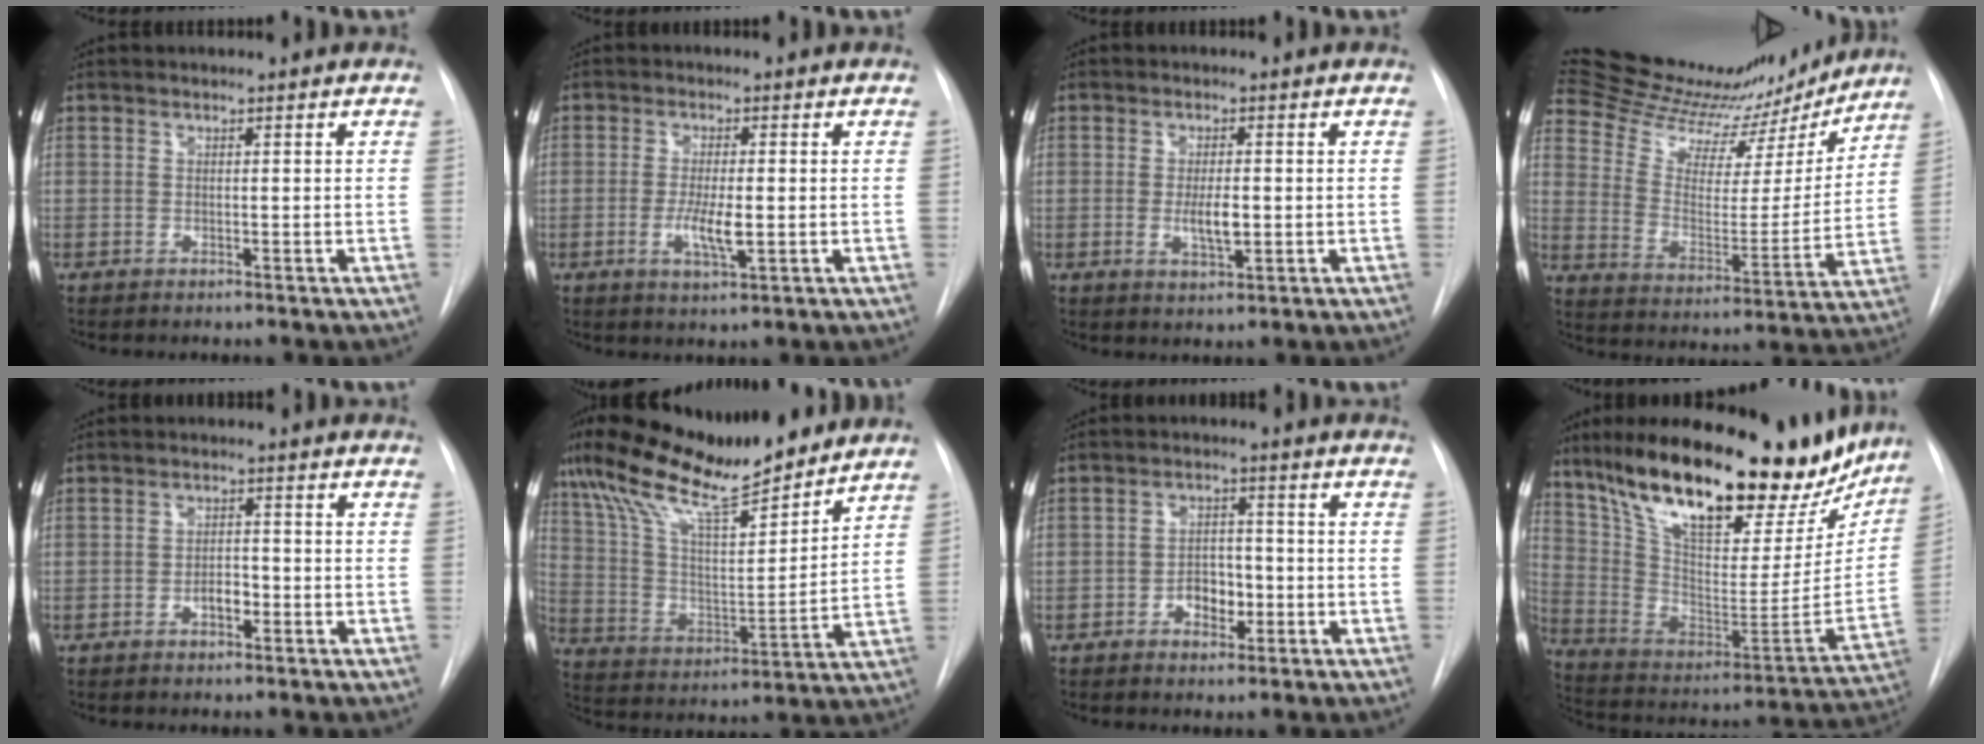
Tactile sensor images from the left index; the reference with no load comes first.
{"total": 4.5, "force": [-0.8, 0.9, 4.4], "torque": [-0.087, -0.008, -0.012]}
{"total": 3.7, "force": [-0.4, 1.1, 3.5], "torque": [-0.064, -0.005, -0.004]}
{"total": 23.2, "force": [21.4, 6.1, 6.5], "torque": [-0.098, -0.023, 0.312]}
{"total": 2.5, "force": [-1.2, 1.2, 1.9], "torque": [-0.027, 0.006, -0.018]}
{"total": 20.0, "force": [15.9, 3.3, 11.7], "torque": [-0.210, 0.021, 0.282]}
{"total": 4.3, "force": [-1.6, 2.8, 2.9], "torque": [-0.043, 0.008, -0.023]}
{"total": 31.1, "force": [23.1, 9.8, 18.4], "torque": [-0.305, -0.007, 0.349]}